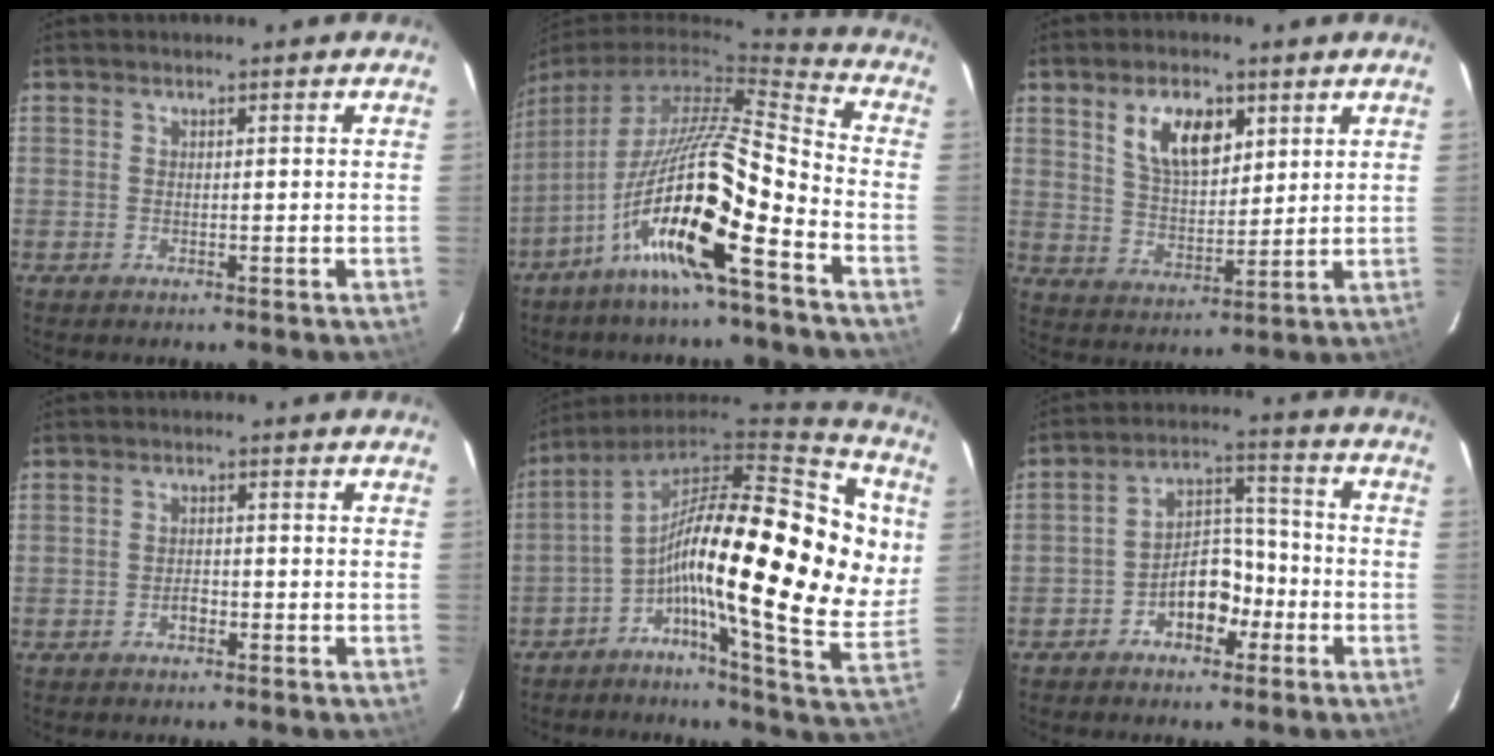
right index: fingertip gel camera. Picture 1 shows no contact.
{"total": 16.3, "force": [-8.6, 0.5, 13.8], "torque": [-0.233, -0.029, -0.163]}
{"total": 9.6, "force": [4.5, 4.9, 6.9], "torque": [-0.124, 0.010, 0.088]}
{"total": 1.8, "force": [-1.0, 0.9, 1.1], "torque": [-0.022, 0.004, -0.019]}
{"total": 29.6, "force": [3.2, 9.5, 27.9], "torque": [-0.453, 0.024, 0.023]}
{"total": 8.2, "force": [-4.0, 5.1, 5.0], "torque": [-0.089, 0.027, -0.059]}